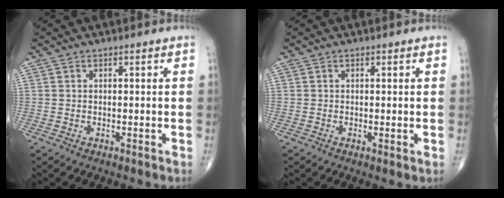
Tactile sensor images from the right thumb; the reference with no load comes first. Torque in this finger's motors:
{"motor_torque": [-0.14, 0.12, -0.37, -0.11, -0.01]}